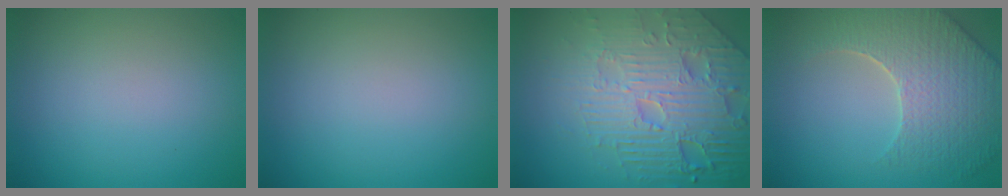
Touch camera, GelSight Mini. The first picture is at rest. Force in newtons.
{"total": 0.0}
{"total": 8.3, "press": 6.2, "slide": 5.5}
{"total": 7.0, "press": 5.5, "slide": 4.3}